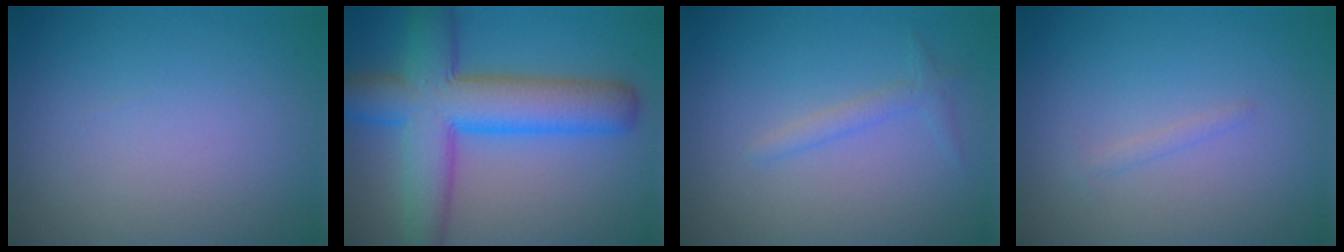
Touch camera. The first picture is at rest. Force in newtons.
{"total": 9.7, "press": 9.7, "slide": 0.2}
{"total": 1.3, "press": 1.3, "slide": 0.0}
{"total": 0.7, "press": 0.7, "slide": 0.1}